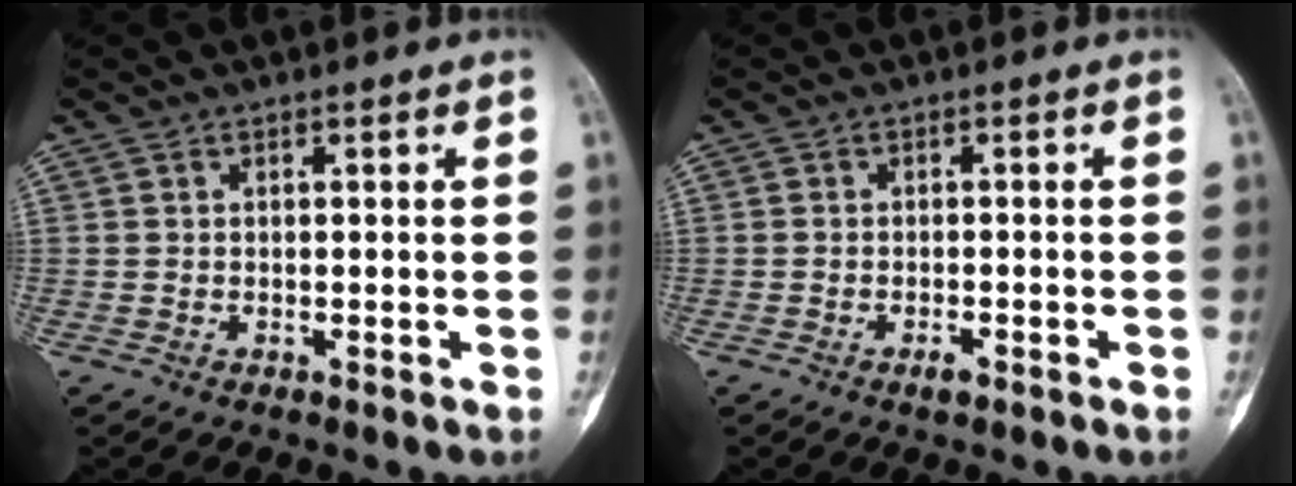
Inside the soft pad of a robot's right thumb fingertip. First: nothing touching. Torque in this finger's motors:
{"motor_torque": [0.52, 0.40, 0.24, -0.28, -0.02]}